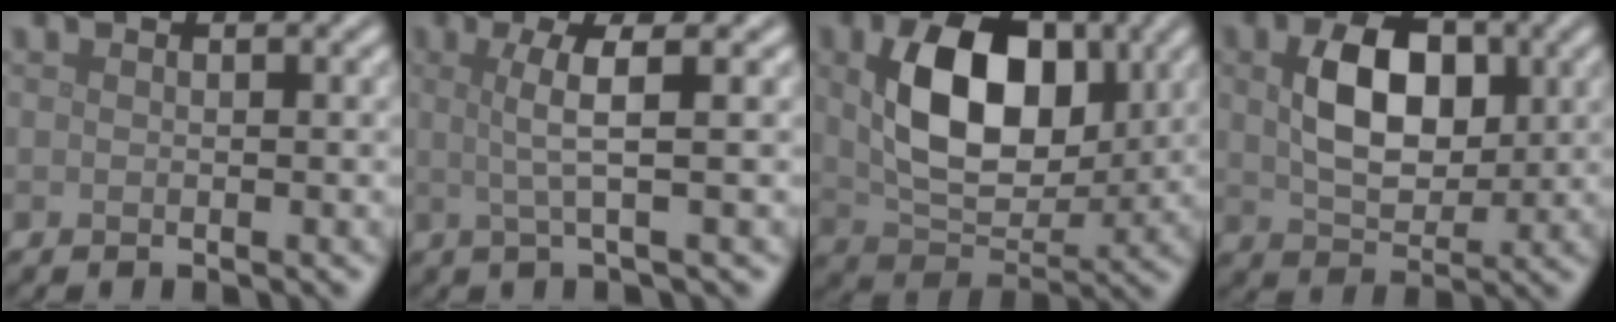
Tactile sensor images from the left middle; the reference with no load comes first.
{"total": 3.4, "force": [0.6, 0.6, 3.3], "torque": [-0.061, 0.001, 0.009]}
{"total": 9.2, "force": [1.8, 5.8, 6.8], "torque": [-0.127, -0.002, 0.040]}
{"total": 6.4, "force": [1.2, 4.2, 4.7], "torque": [-0.087, 0.001, 0.021]}